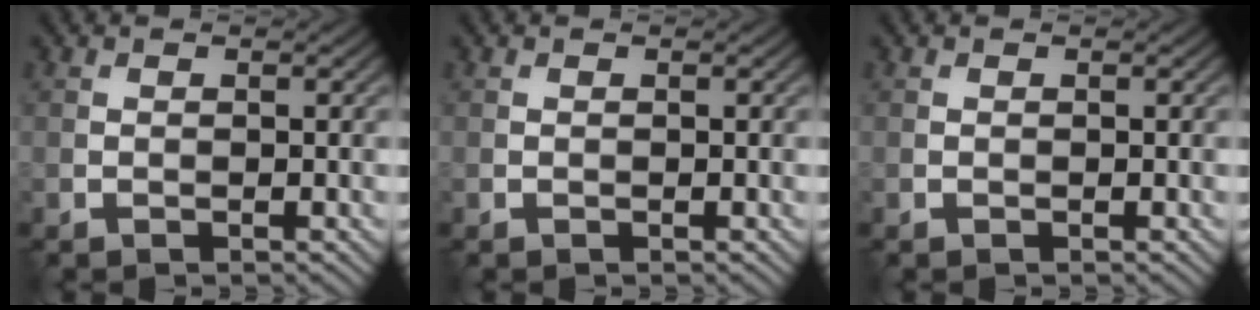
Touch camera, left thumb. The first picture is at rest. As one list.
[{"total": 0.0}, {"total": 0.0}]